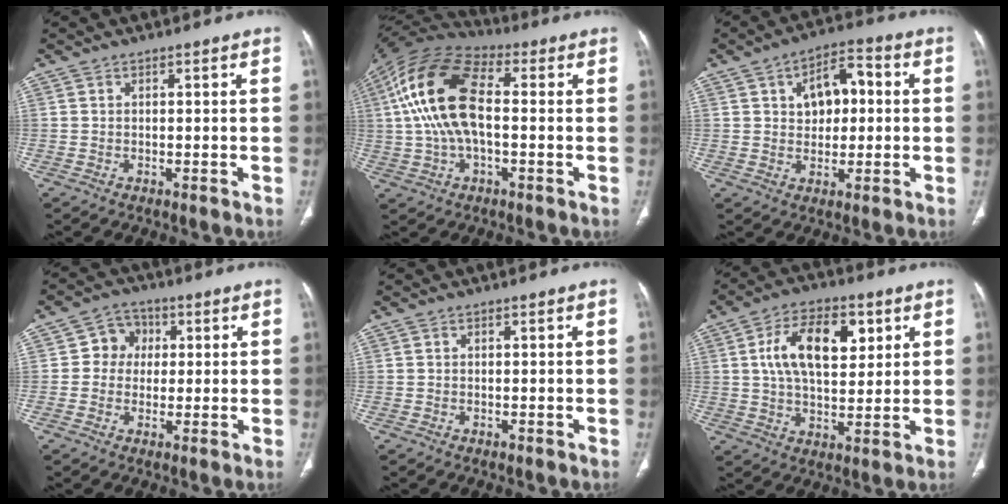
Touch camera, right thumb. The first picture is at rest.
{"total": 17.2, "force": [1.2, 8.7, 14.8], "torque": [-0.296, 0.034, 0.015]}
{"total": 9.1, "force": [1.7, 5.7, 6.8], "torque": [-0.074, 0.017, 0.023]}
{"total": 5.7, "force": [0.8, 5.2, 2.1], "torque": [0.002, 0.010, 0.003]}
{"total": 0.0}
{"total": 14.0, "force": [4.1, 7.7, 10.9], "torque": [-0.163, -0.003, 0.071]}